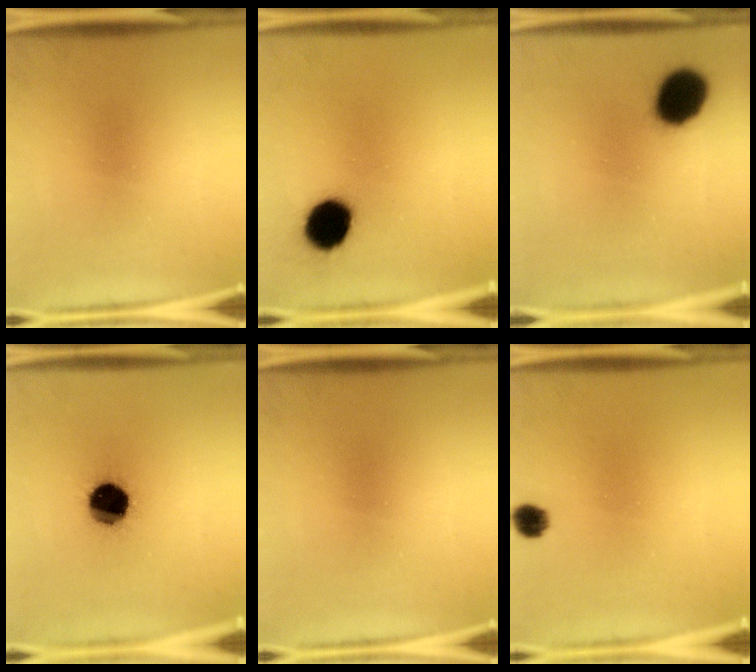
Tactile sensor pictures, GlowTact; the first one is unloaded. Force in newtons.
{"total": 10.5}
{"total": 12.9}
{"total": 14.6}
{"total": 0.0}
{"total": 3.3}